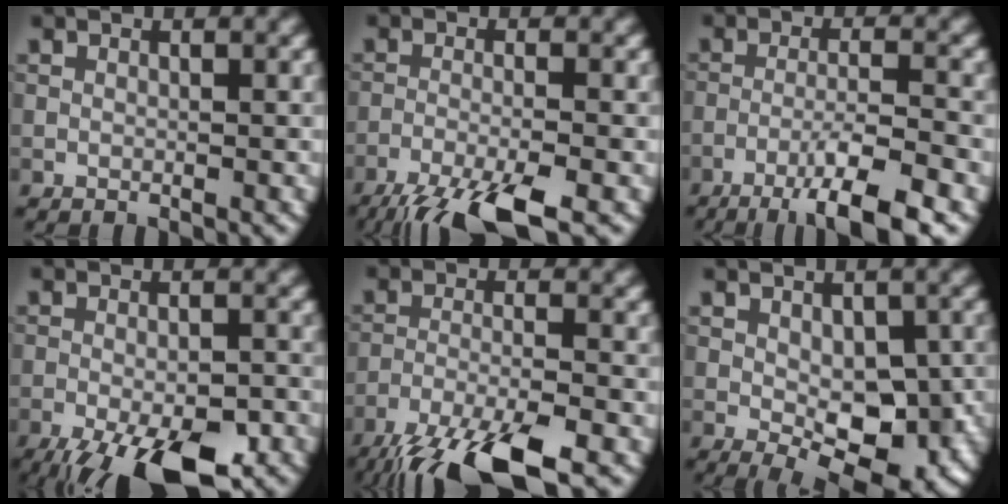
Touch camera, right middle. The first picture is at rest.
{"total": 7.8, "force": [-5.6, 1.5, 5.2], "torque": [-0.091, -0.017, -0.107]}
{"total": 6.8, "force": [-4.2, 0.9, 5.2], "torque": [-0.079, 0.005, -0.074]}
{"total": 11.3, "force": [-7.2, 3.9, 7.8], "torque": [-0.131, -0.037, -0.104]}
{"total": 9.9, "force": [-7.1, 2.2, 6.5], "torque": [-0.121, -0.014, -0.134]}
{"total": 7.3, "force": [-1.5, 3.7, 6.2], "torque": [-0.094, -0.013, -0.016]}